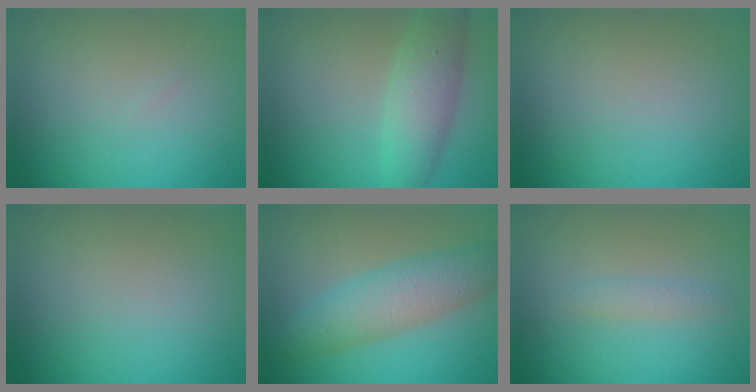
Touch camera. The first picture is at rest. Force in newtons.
{"total": 4.7, "press": 4.7, "slide": 0.2}
{"total": 0.0}
{"total": 0.0}
{"total": 5.5, "press": 5.5, "slide": 0.2}
{"total": 1.2, "press": 1.2, "slide": 0.0}